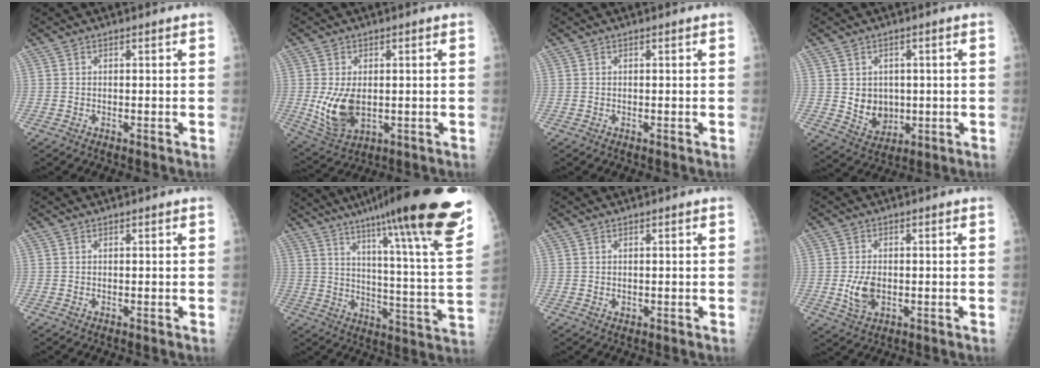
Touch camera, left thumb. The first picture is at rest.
{"total": 8.9, "force": [-0.7, 5.6, 7.0], "torque": [-0.126, -0.012, 0.003]}
{"total": 0.0}
{"total": 6.7, "force": [0.1, 5.7, 3.7], "torque": [-0.026, -0.008, 0.020]}
{"total": 0.0}
{"total": 29.0, "force": [20.6, 1.7, 20.3], "torque": [-0.284, -0.096, 0.292]}
{"total": 0.6, "force": [-0.1, 0.6, 0.2], "torque": [-0.002, 0.000, 0.002]}
{"total": 5.0, "force": [-1.0, 3.2, 3.8], "torque": [-0.071, -0.002, -0.012]}